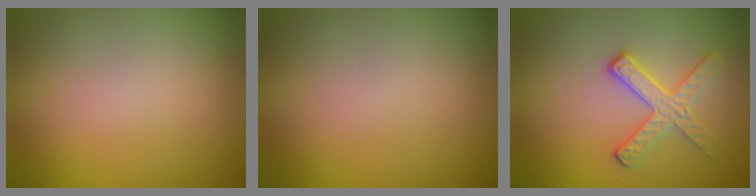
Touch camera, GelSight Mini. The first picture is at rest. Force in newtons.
{"total": 0.0}
{"total": 2.9, "press": 2.6, "slide": 1.3}